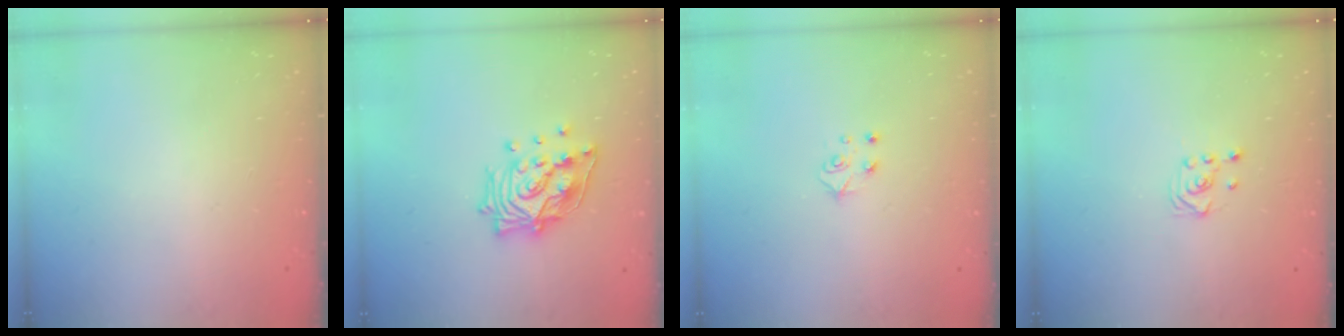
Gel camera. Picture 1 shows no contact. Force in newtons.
{"total": 15.6, "press": 15.5, "slide": 2.0}
{"total": 4.8, "press": 4.8, "slide": 0.5}
{"total": 2.7, "press": 2.4, "slide": 1.2}